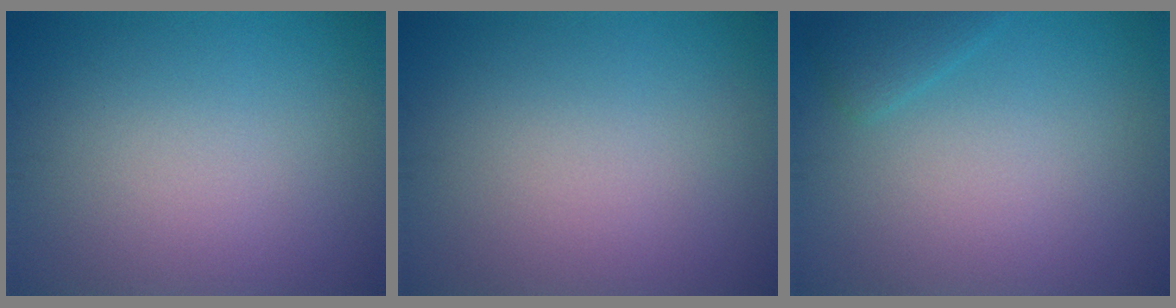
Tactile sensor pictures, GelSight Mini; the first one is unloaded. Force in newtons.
{"total": 0.0}
{"total": 1.4, "press": 1.4, "slide": 0.1}